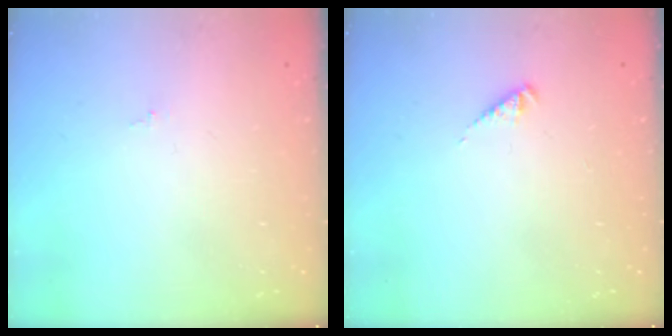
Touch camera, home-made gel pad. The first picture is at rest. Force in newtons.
{"total": 2.4, "press": 2.4, "slide": 0.3}